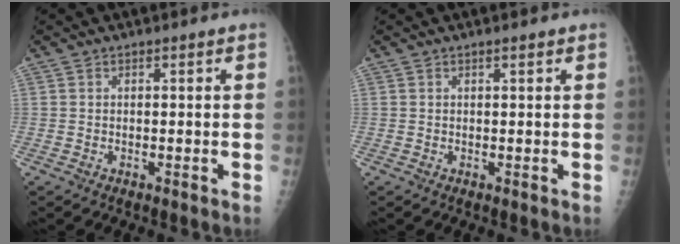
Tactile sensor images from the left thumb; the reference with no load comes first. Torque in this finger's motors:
{"motor_torque": [-0.33, -0.03, 0.02, -0.02, -0.02]}